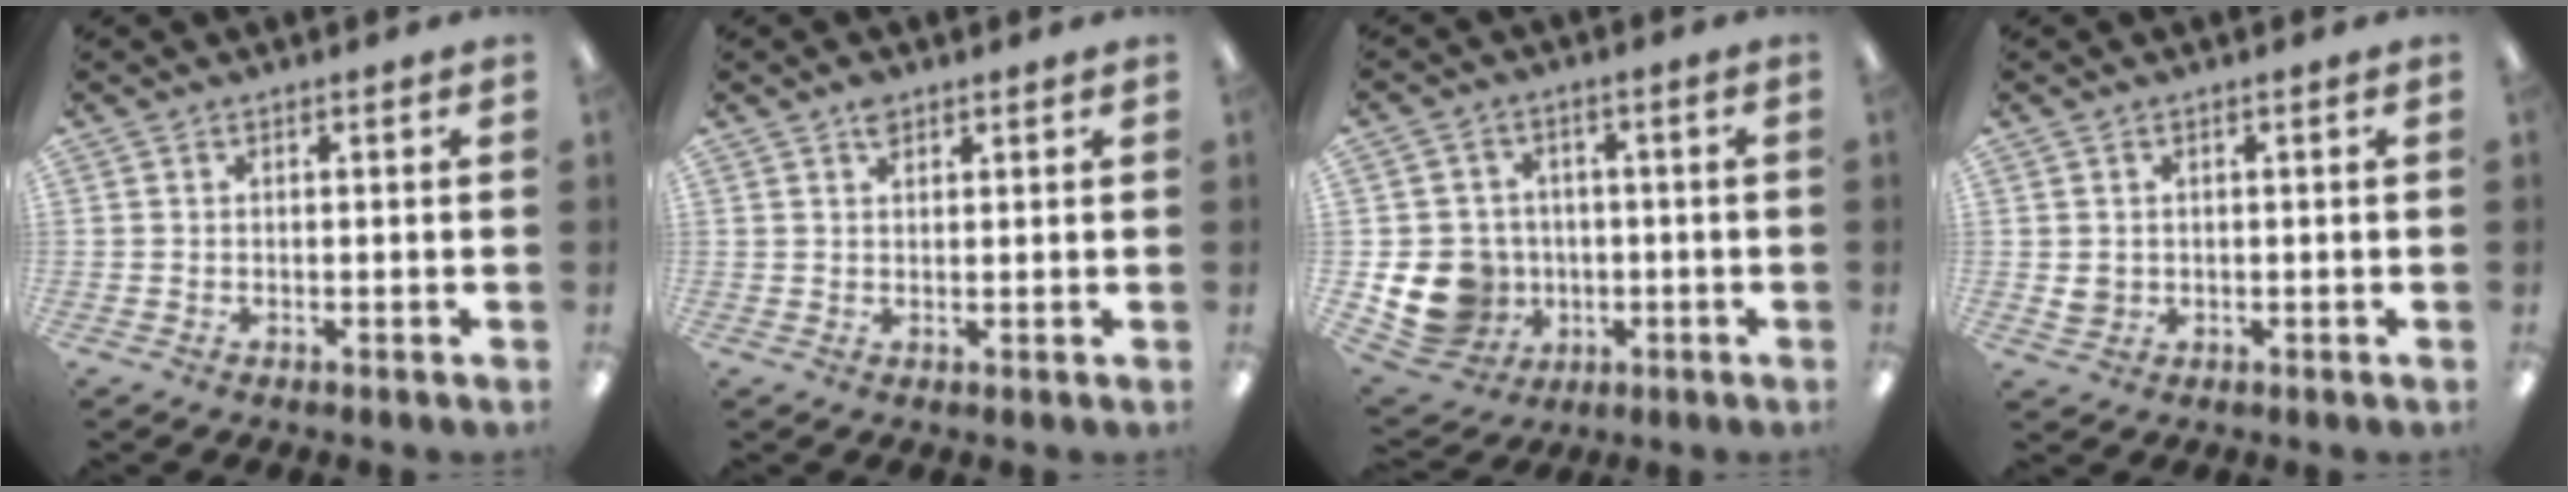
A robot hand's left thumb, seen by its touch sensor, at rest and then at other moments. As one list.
[{"total": 2.4, "force": [1.8, 1.2, 1.0], "torque": [-0.016, -0.004, 0.031]}, {"total": 12.1, "force": [-2.5, 11.0, 4.3], "torque": [-0.120, 0.012, -0.034]}, {"total": 2.3, "force": [0.6, 2.1, 0.9], "torque": [-0.011, 0.000, 0.009]}]